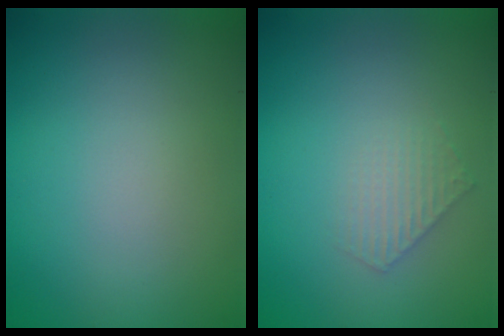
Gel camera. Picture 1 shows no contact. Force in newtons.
{"total": 1.5, "press": 1.5, "slide": 0.3}